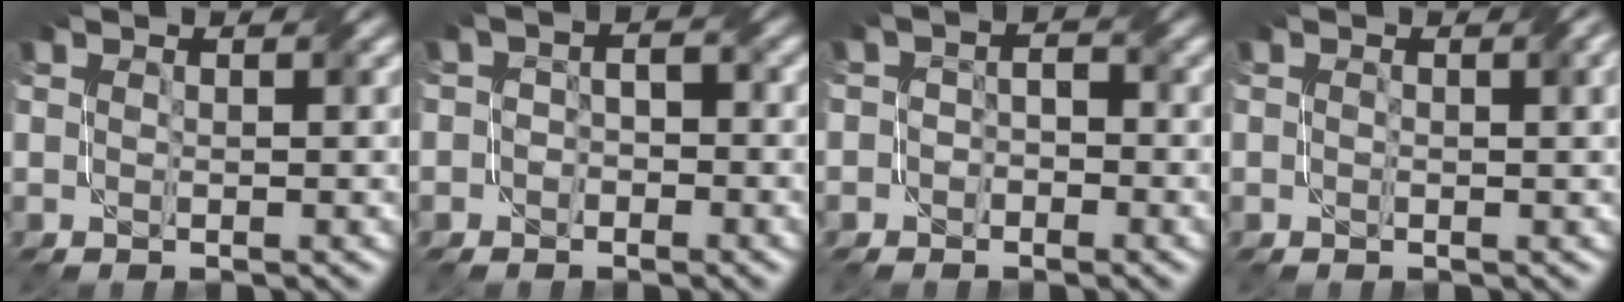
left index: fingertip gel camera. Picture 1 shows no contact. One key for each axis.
{"total": 2.2, "fx": -1.4, "fy": 1.6, "fz": 0.6, "tx": 0.004, "ty": 0.005, "tz": -0.030}
{"total": 2.2, "fx": -1.4, "fy": 1.6, "fz": 0.5, "tx": 0.006, "ty": 0.004, "tz": -0.033}
{"total": 2.2, "fx": 0.3, "fy": 0.7, "fz": 2.0, "tx": -0.031, "ty": 0.001, "tz": 0.004}